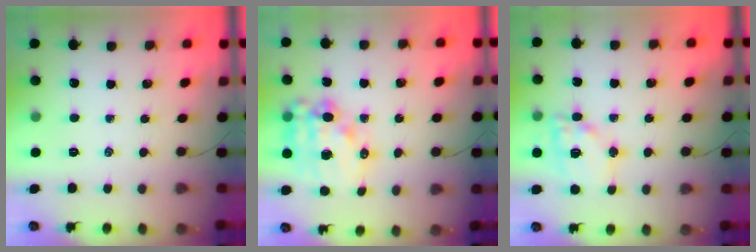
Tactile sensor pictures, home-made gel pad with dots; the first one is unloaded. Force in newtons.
{"total": 16.3, "press": 15.9, "slide": 3.5}
{"total": 13.6, "press": 13.3, "slide": 2.6}